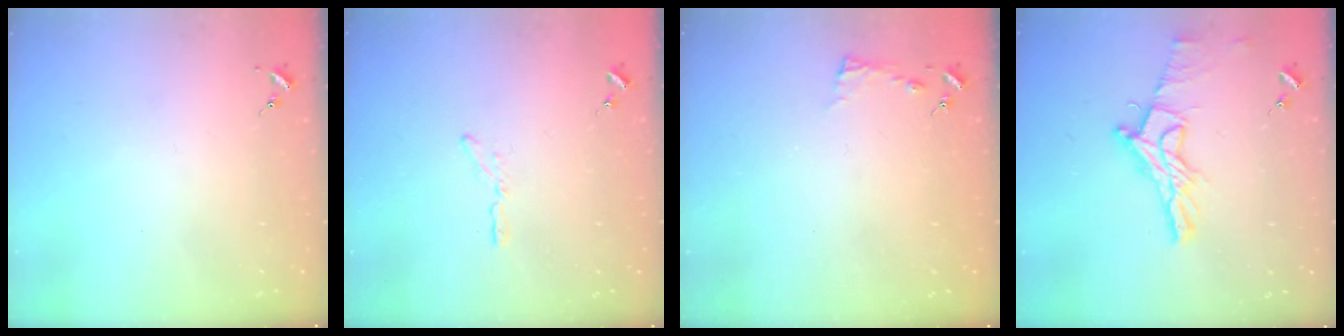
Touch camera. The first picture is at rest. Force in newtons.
{"total": 3.2, "press": 3.2, "slide": 0.3}
{"total": 3.4, "press": 3.4, "slide": 0.4}
{"total": 12.8, "press": 12.7, "slide": 0.8}